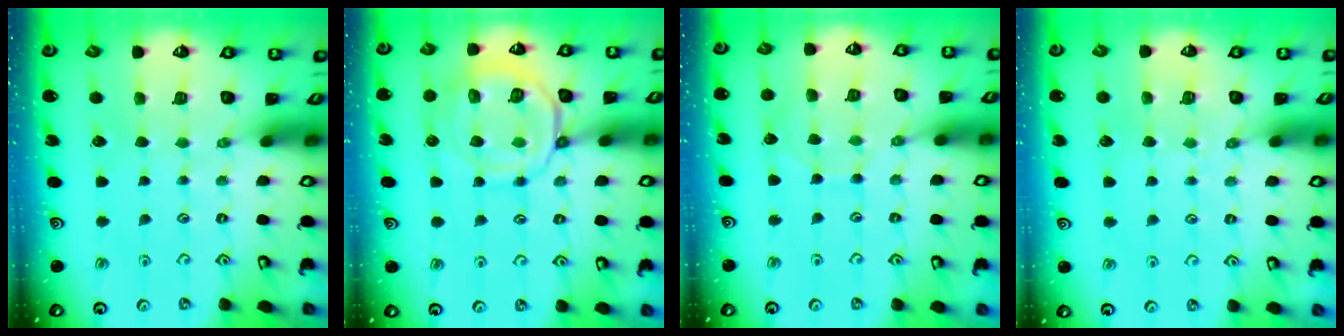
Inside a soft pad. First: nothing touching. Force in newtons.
{"total": 11.7, "press": 11.6, "slide": 1.2}
{"total": 6.1, "press": 6.1, "slide": 0.6}
{"total": 3.4, "press": 3.3, "slide": 0.5}